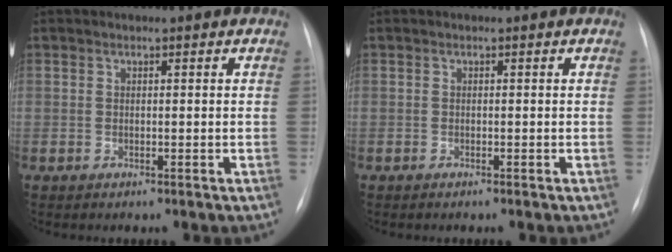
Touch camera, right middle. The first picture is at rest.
{"total": 0.0}